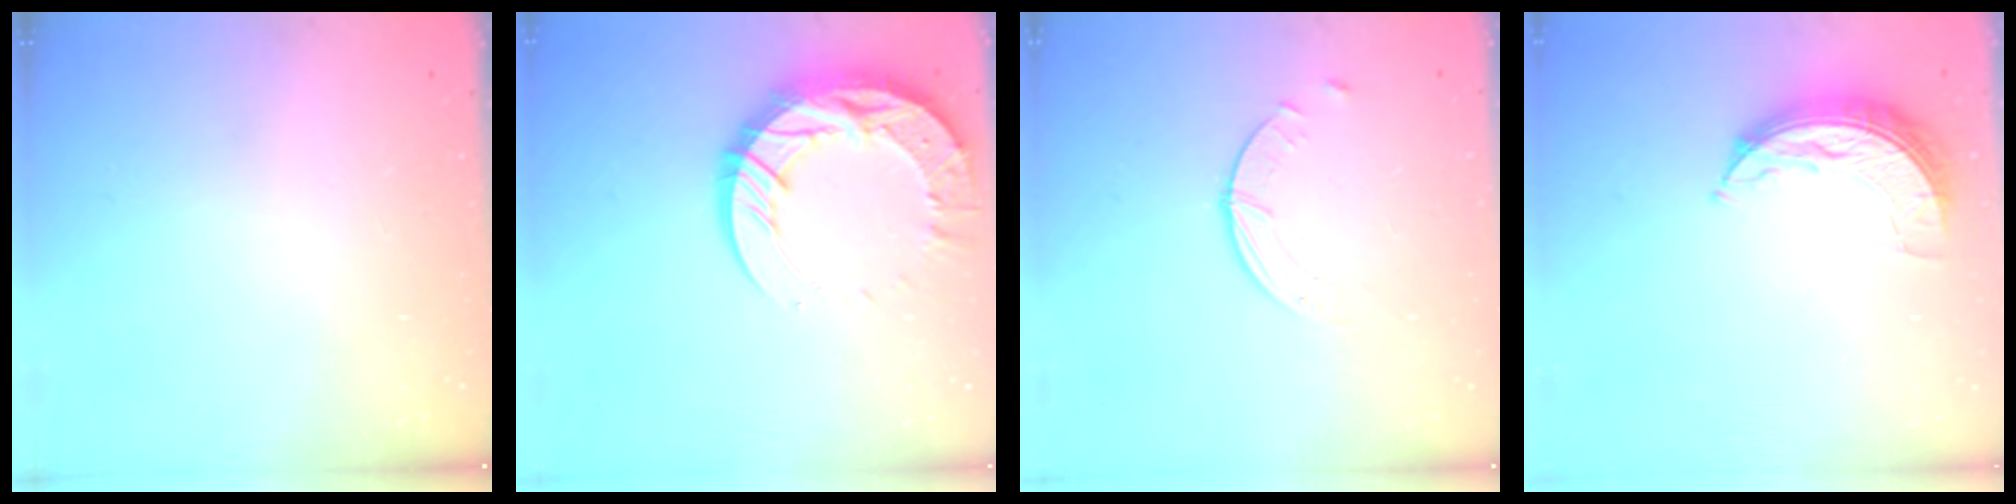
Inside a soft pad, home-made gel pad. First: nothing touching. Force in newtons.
{"total": 18.7, "press": 18.6, "slide": 1.8}
{"total": 2.5, "press": 2.5, "slide": 0.3}
{"total": 8.3, "press": 8.3, "slide": 0.5}